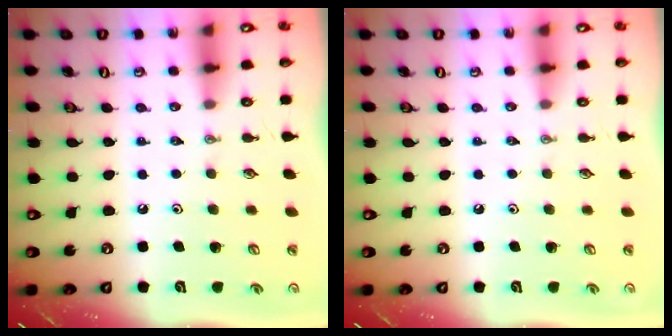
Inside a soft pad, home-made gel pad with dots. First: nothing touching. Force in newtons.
{"total": 0.0}